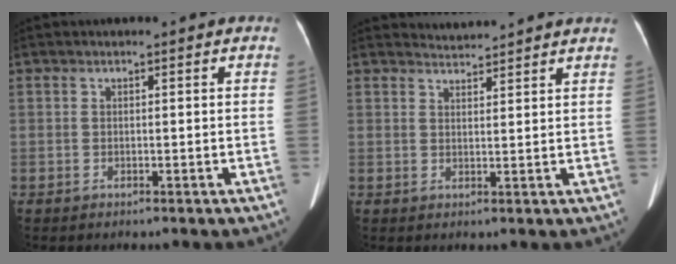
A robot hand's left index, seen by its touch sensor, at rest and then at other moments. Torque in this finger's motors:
{"motor_torque": [0.17, -0.07, -0.04, 0.00]}